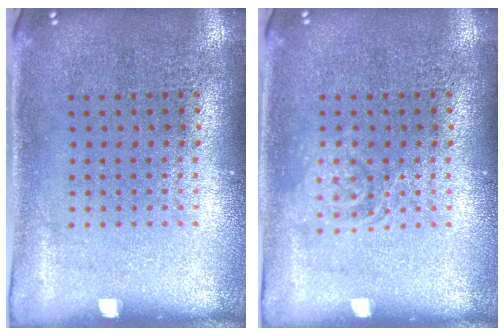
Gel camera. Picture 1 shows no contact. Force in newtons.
{"total": 1.5, "press": 1.5, "slide": 0.3}